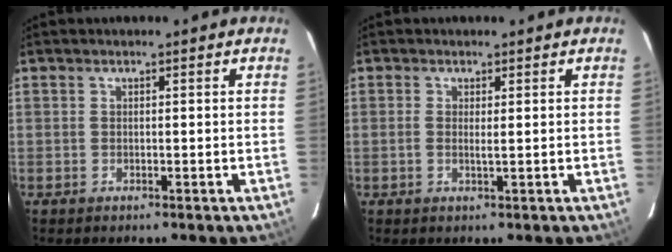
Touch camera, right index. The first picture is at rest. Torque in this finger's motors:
{"motor_torque": [-0.09, 0.08, -0.05, 0.02]}